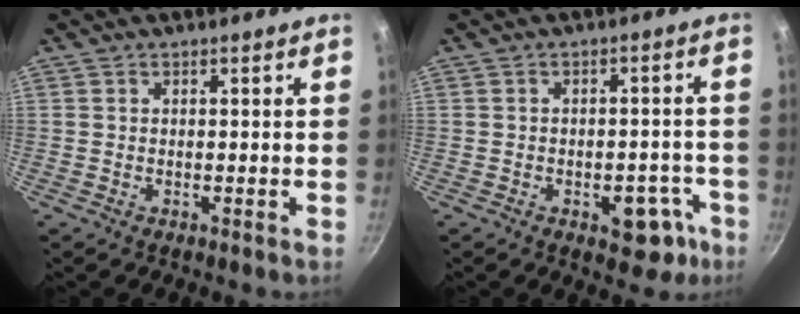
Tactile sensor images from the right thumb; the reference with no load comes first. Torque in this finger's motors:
{"motor_torque": [2.67, 2.34, 0.36, -0.54, 0.08]}